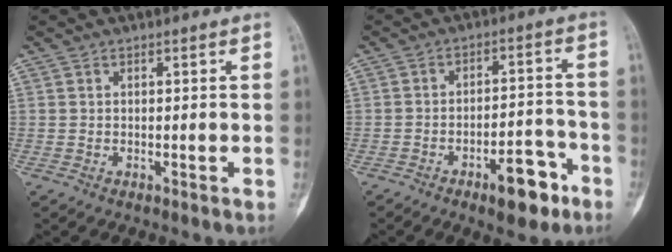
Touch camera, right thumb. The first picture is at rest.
{"total": 9.4, "force": [-5.4, 4.0, 6.7], "torque": [-0.080, 0.042, -0.074]}